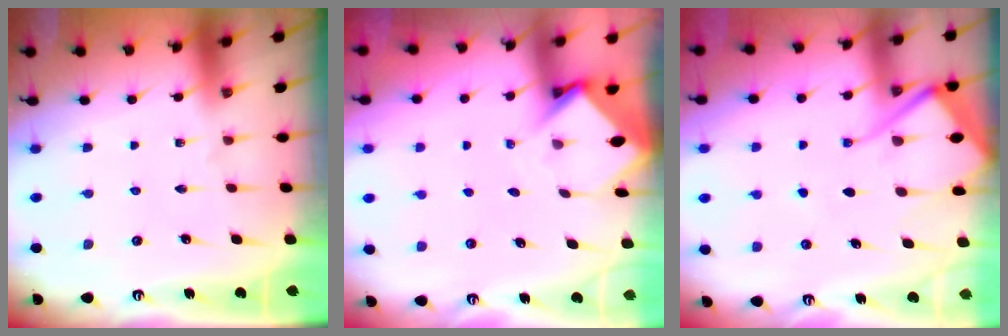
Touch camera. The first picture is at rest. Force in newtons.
{"total": 3.6, "press": 3.6, "slide": 0.3}
{"total": 9.5, "press": 9.4, "slide": 1.2}